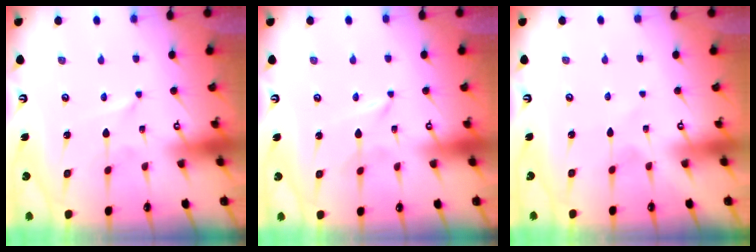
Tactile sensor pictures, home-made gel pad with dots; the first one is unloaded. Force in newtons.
{"total": 0.0}
{"total": 1.3, "press": 1.3, "slide": 0.1}